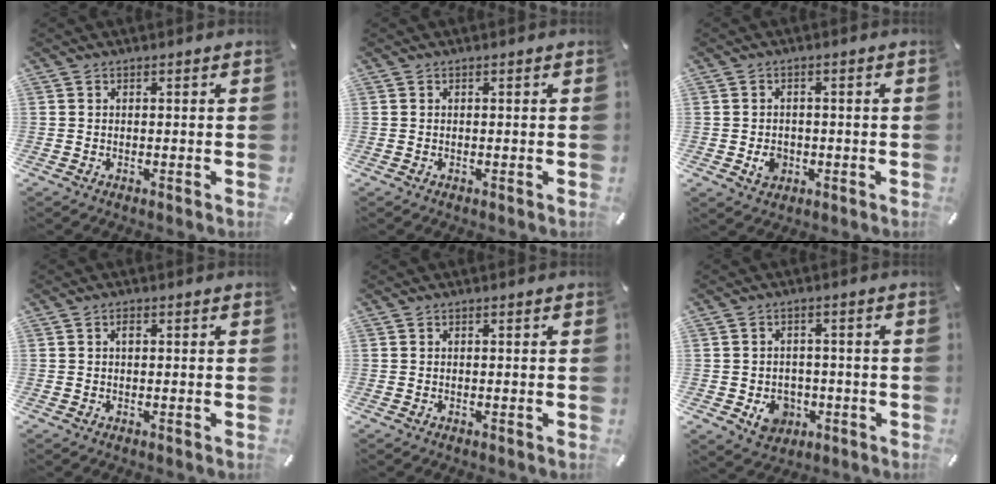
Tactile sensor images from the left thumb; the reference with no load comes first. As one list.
[{"total": 0.0}, {"total": 4.0, "force": [-0.9, 3.4, 1.9], "torque": [-0.023, 0.004, -0.015]}, {"total": 1.0, "force": [0.2, 0.6, 0.9], "torque": [-0.018, 0.003, 0.002]}, {"total": 0.0}, {"total": 6.9, "force": [-2.1, 5.9, 2.9], "torque": [-0.040, 0.007, -0.036]}]